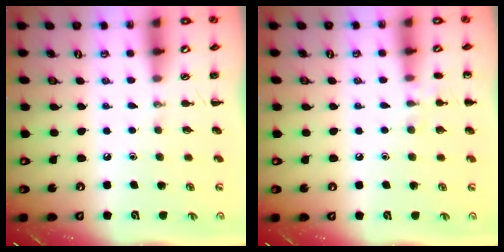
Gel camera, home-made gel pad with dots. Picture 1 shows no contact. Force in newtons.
{"total": 5.4, "press": 5.1, "slide": 1.6}